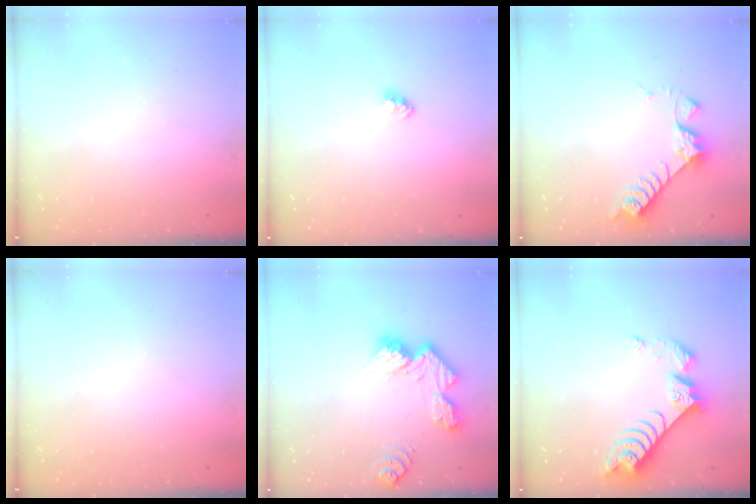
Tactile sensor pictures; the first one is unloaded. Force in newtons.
{"total": 2.3, "press": 2.3, "slide": 0.1}
{"total": 7.0, "press": 7.0, "slide": 0.5}
{"total": 0.0}
{"total": 12.0, "press": 12.0, "slide": 1.0}
{"total": 8.4, "press": 8.4, "slide": 0.3}